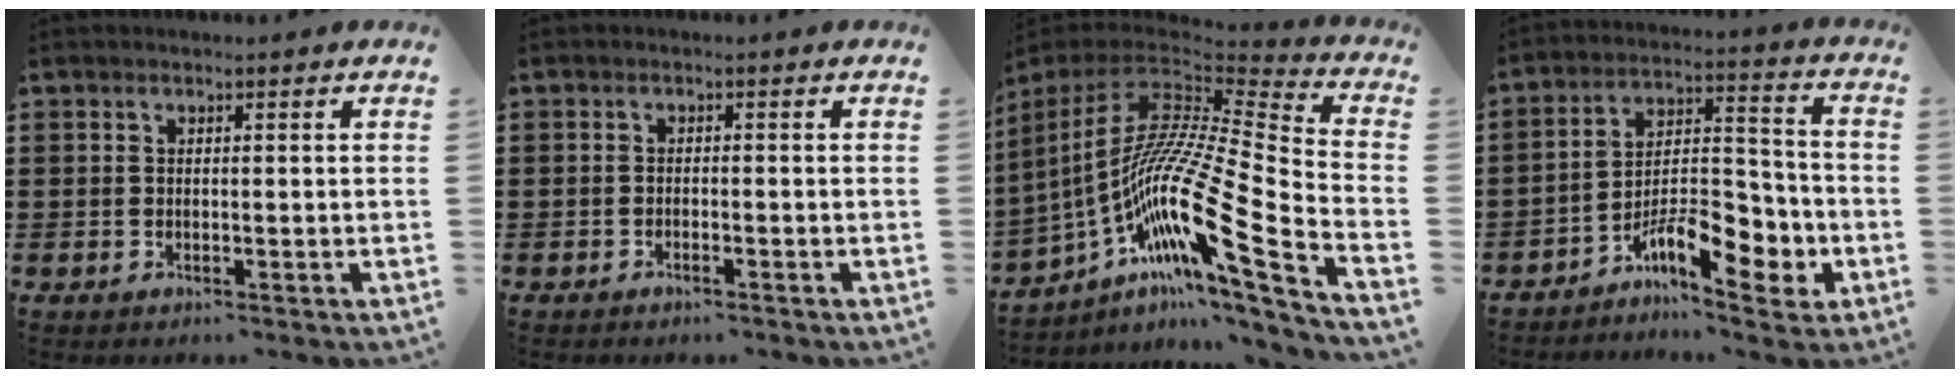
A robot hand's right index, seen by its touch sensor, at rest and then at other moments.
{"total": 0.8, "force": [-0.7, -0.1, 0.3], "torque": [-0.009, -0.003, -0.013]}
{"total": 17.5, "force": [-6.7, 2.9, 16.0], "torque": [-0.340, -0.023, -0.134]}
{"total": 10.4, "force": [-6.4, 3.7, 7.3], "torque": [-0.119, 0.018, -0.112]}